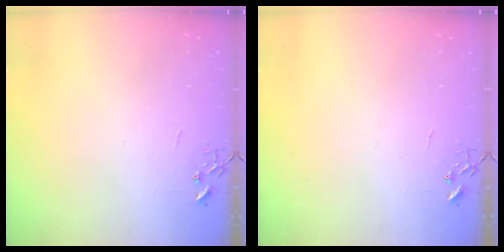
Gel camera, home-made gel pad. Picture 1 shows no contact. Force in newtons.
{"total": 0.0}